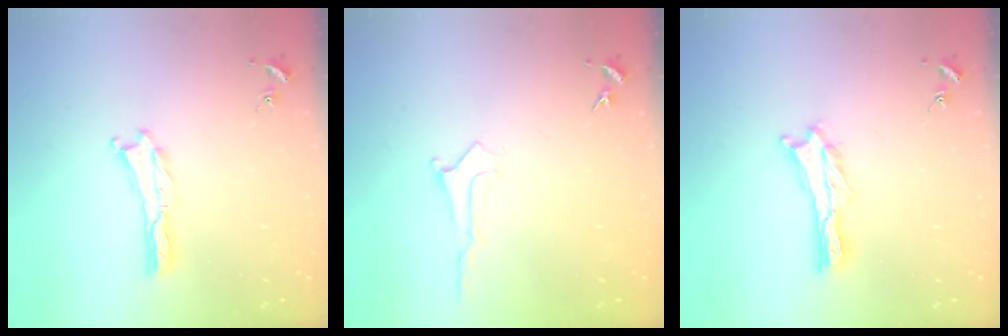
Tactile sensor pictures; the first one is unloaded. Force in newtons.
{"total": 0.0}
{"total": 0.9, "press": 0.9, "slide": 0.2}